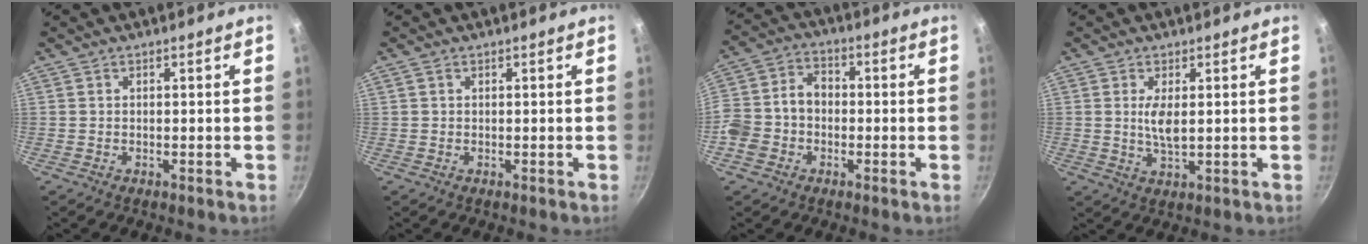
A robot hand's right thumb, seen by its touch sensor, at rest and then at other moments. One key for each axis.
{"total": 0.7, "fx": 0.3, "fy": 0.5, "fz": 0.3, "tx": -0.006, "ty": 0.003, "tz": 0.005}
{"total": 9.9, "fx": -2.2, "fy": 7.8, "fz": 5.7, "tx": -0.091, "ty": 0.036, "tz": -0.055}
{"total": 4.4, "fx": 0.8, "fy": 1.7, "fz": 4.0, "tx": -0.078, "ty": -0.008, "tz": 0.017}